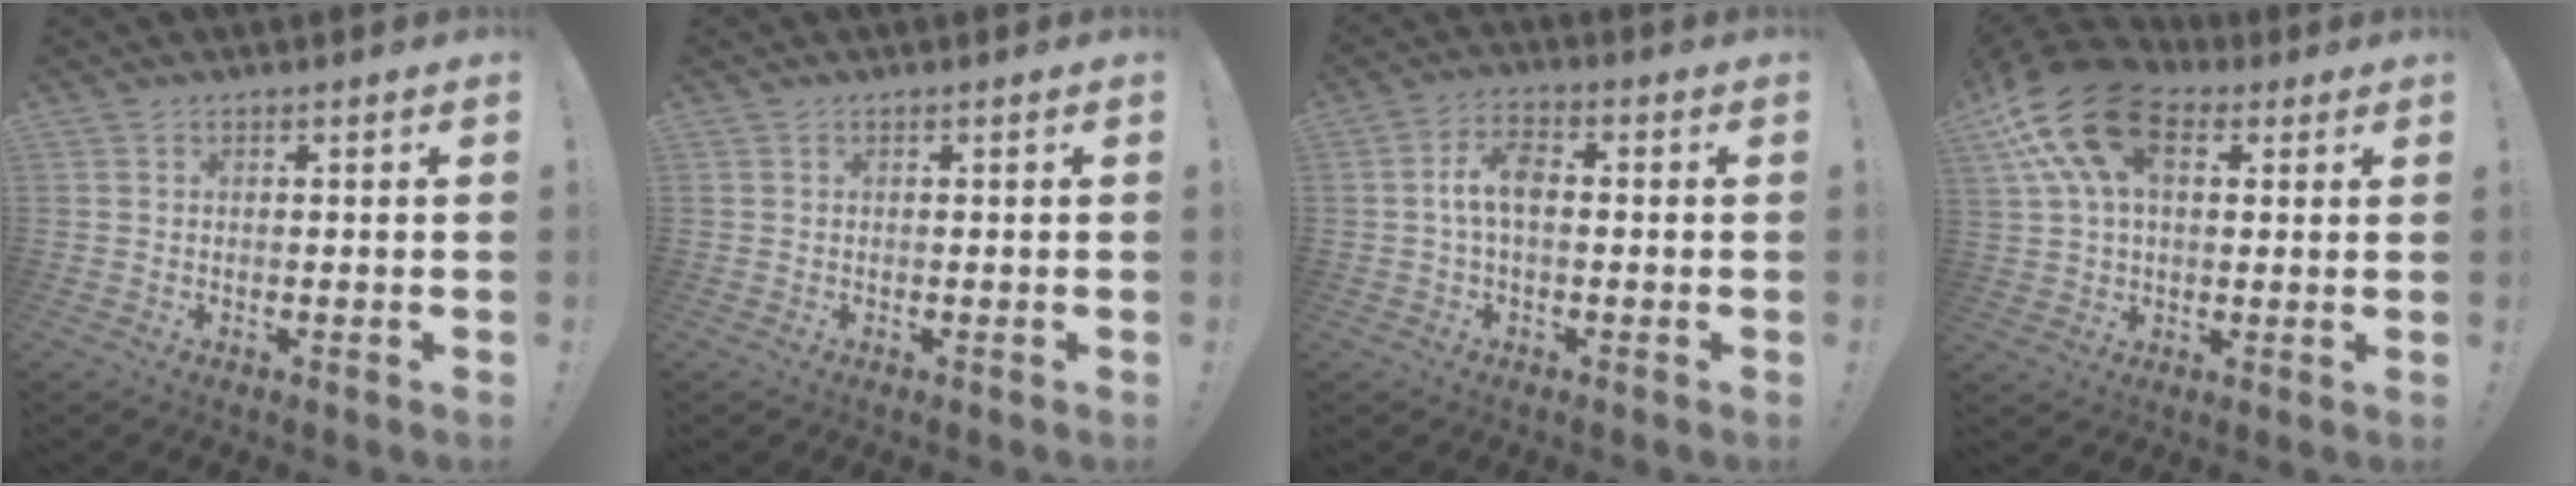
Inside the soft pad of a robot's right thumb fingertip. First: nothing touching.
{"total": 0.0}
{"total": 7.4, "force": [-0.1, 3.7, 6.4], "torque": [-0.120, 0.009, -0.002]}
{"total": 19.0, "force": [7.6, 11.6, 12.9], "torque": [-0.256, -0.014, 0.133]}